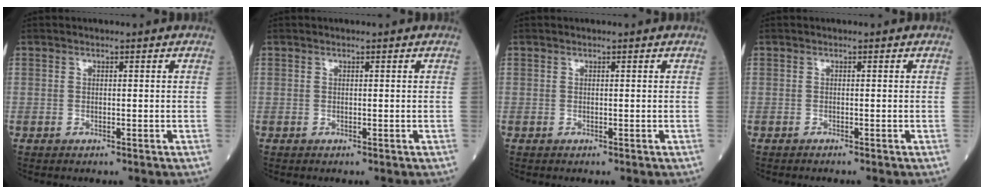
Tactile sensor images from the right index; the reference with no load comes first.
{"total": 0.0}
{"total": 0.0}
{"total": 0.9, "force": [-0.8, -0.1, 0.4], "torque": [-0.003, 0.001, -0.010]}